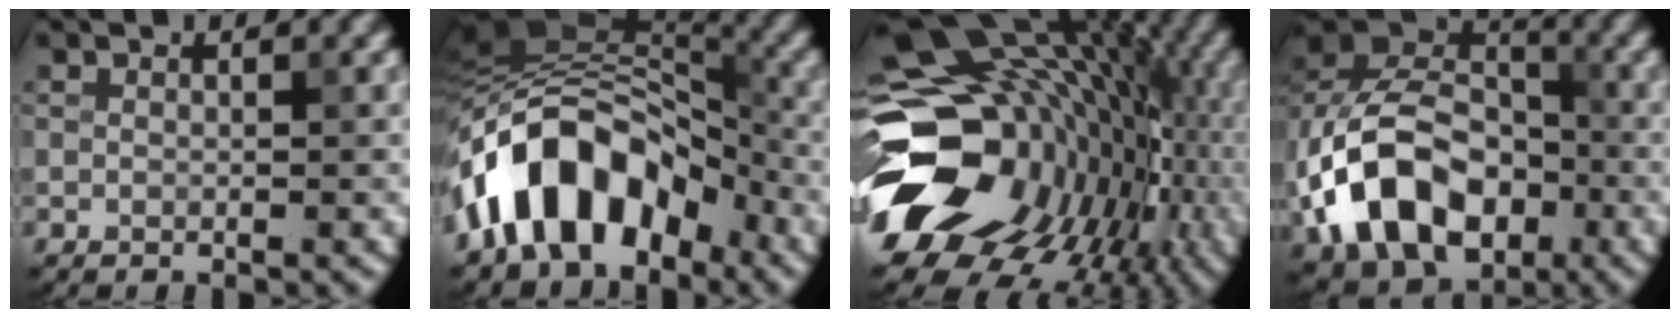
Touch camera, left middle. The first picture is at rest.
{"total": 11.7, "force": [-5.0, 7.0, 7.9], "torque": [-0.116, 0.027, -0.097]}
{"total": 21.8, "force": [-3.2, 17.3, 12.9], "torque": [-0.202, -0.018, -0.063]}
{"total": 13.0, "force": [-4.1, 8.8, 8.6], "torque": [-0.168, 0.008, -0.086]}